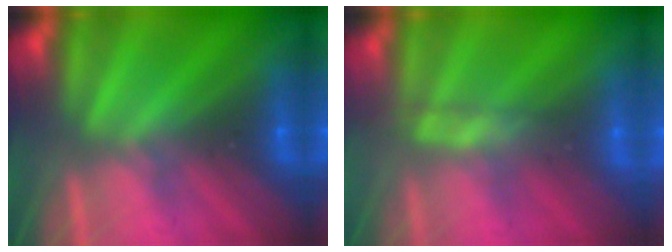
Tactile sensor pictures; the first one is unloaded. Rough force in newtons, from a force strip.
{"total": 2.6}